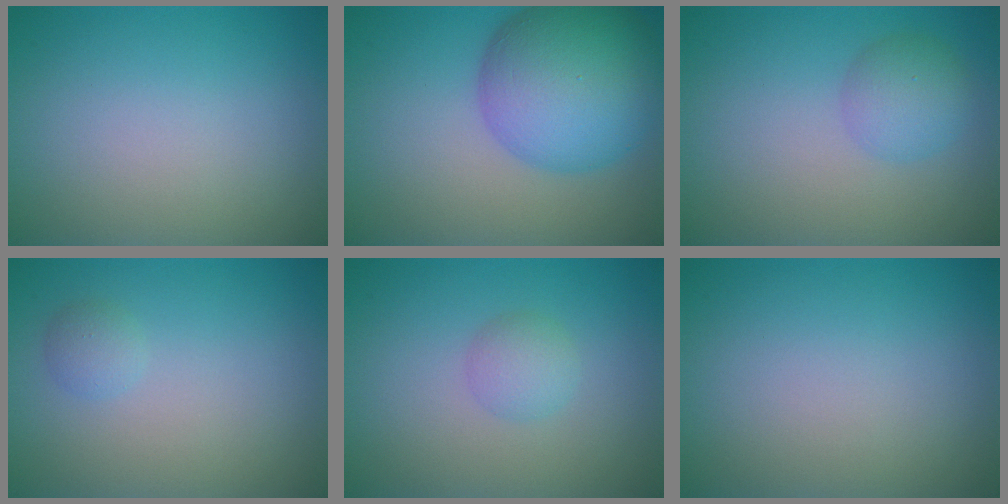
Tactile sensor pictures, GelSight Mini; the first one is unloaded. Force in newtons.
{"total": 10.8, "press": 10.8, "slide": 0.5}
{"total": 2.8, "press": 2.8, "slide": 0.1}
{"total": 1.1, "press": 1.1, "slide": 0.1}
{"total": 1.8, "press": 1.8, "slide": 0.1}
{"total": 0.0}